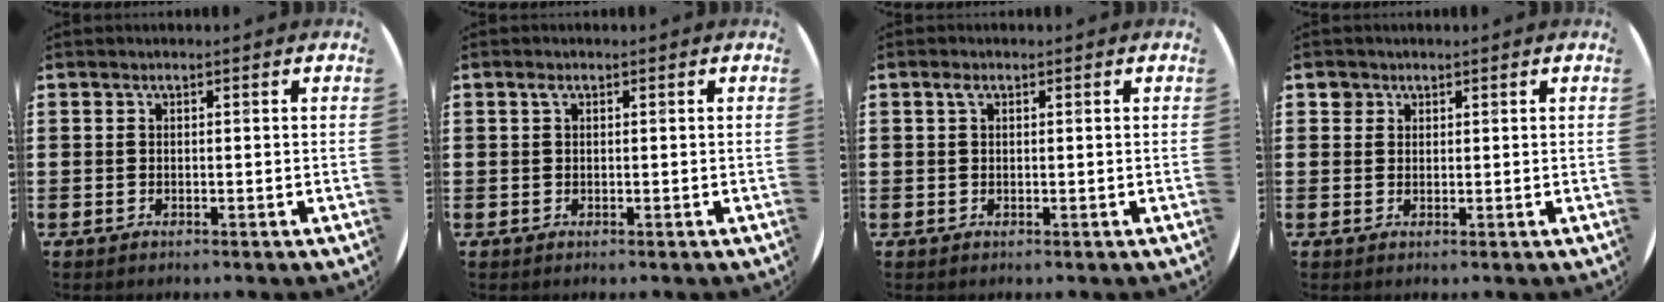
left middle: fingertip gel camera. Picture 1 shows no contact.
{"total": 0.8, "force": [0.4, 0.5, 0.6], "torque": [-0.005, 0.000, 0.005]}
{"total": 1.2, "force": [0.5, 0.7, 0.8], "torque": [-0.010, 0.002, 0.007]}
{"total": 1.5, "force": [1.1, 1.0, -0.1], "torque": [0.015, -0.004, 0.020]}